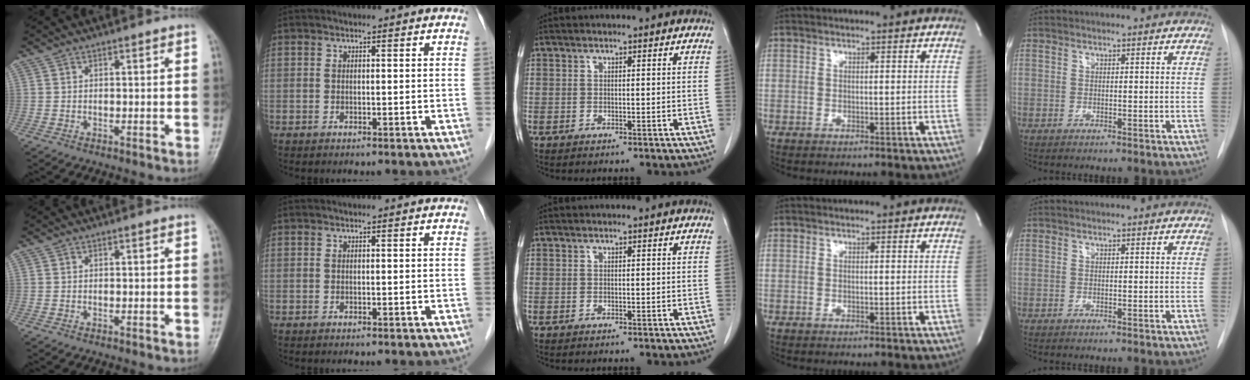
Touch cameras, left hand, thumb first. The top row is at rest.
{}